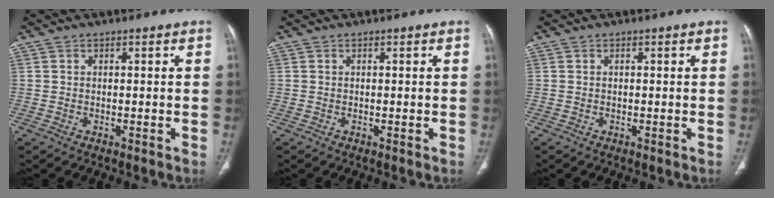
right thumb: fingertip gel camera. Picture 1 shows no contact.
{"total": 0.0}
{"total": 0.0}